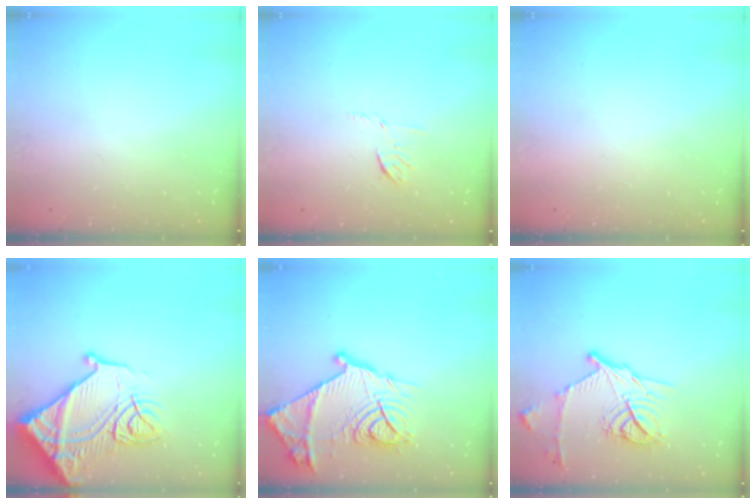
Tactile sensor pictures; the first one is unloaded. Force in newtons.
{"total": 5.7, "press": 5.5, "slide": 1.5}
{"total": 1.5, "press": 1.5, "slide": 0.1}
{"total": 19.6, "press": 19.5, "slide": 2.0}
{"total": 23.5, "press": 23.5, "slide": 1.5}
{"total": 16.4, "press": 16.3, "slide": 1.0}